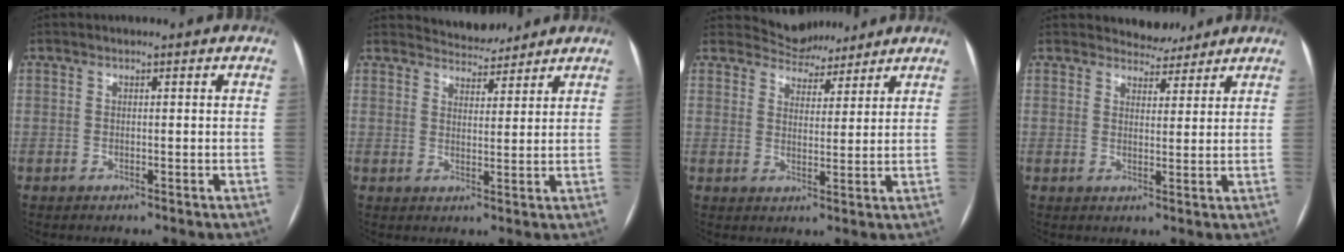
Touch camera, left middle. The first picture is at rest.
{"total": 5.0, "force": [4.8, 1.2, 0.1], "torque": [-0.002, 0.006, 0.072]}
{"total": 5.9, "force": [5.5, 2.2, -0.1], "torque": [0.000, 0.006, 0.086]}
{"total": 3.9, "force": [3.6, 1.5, 0.0], "torque": [0.003, -0.003, 0.050]}